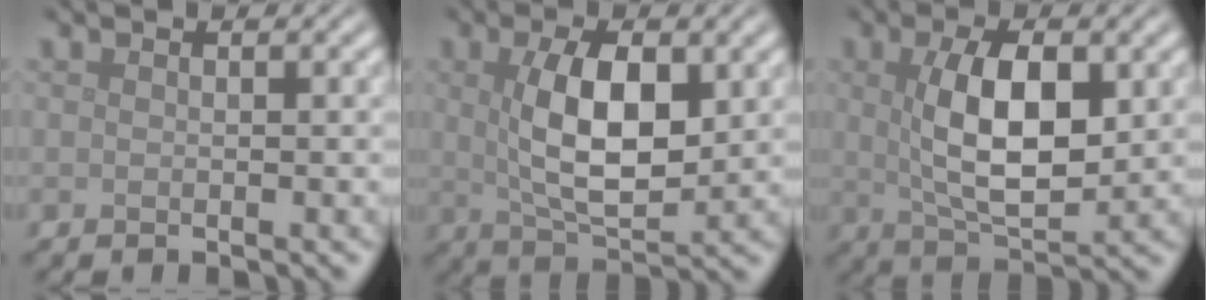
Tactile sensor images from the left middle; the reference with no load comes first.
{"total": 7.2, "force": [1.2, 3.2, 6.4], "torque": [-0.121, -0.002, 0.025]}
{"total": 7.5, "force": [1.1, 3.2, 6.7], "torque": [-0.125, -0.002, 0.024]}